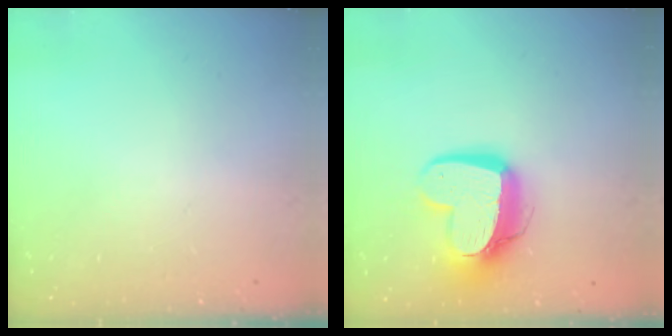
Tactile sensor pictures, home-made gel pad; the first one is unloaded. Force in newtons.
{"total": 14.4, "press": 14.3, "slide": 1.3}